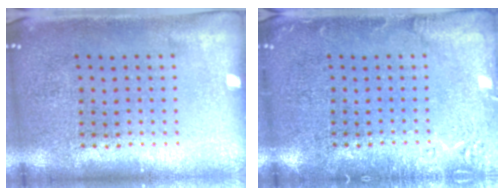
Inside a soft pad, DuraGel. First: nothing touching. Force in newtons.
{"total": 2.2, "press": 2.2, "slide": 0.4}